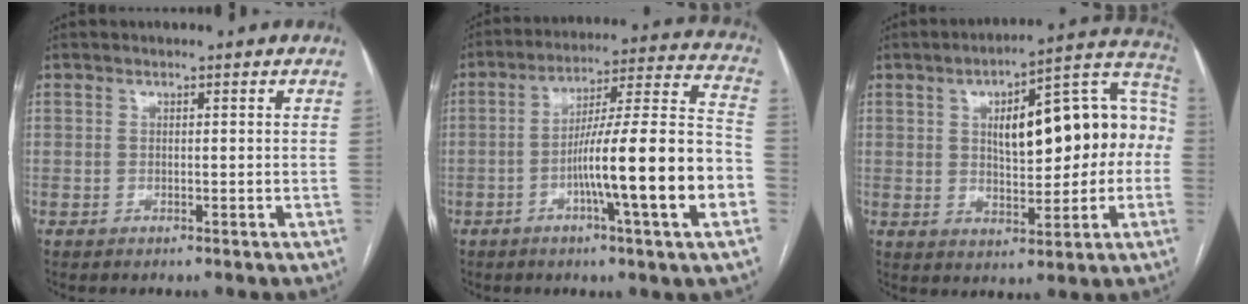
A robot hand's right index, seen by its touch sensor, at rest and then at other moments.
{"total": 18.9, "force": [-5.6, 0.0, 18.1], "torque": [-0.257, 0.012, -0.088]}
{"total": 18.7, "force": [1.6, 6.1, 17.6], "torque": [-0.248, 0.049, 0.030]}